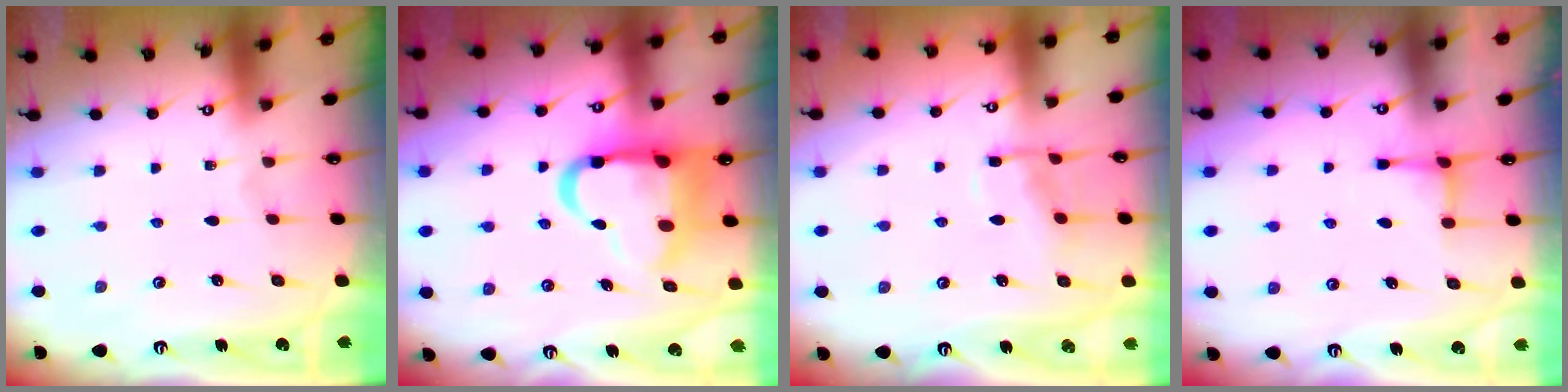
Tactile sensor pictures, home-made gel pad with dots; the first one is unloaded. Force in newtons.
{"total": 16.2, "press": 16.1, "slide": 1.9}
{"total": 7.6, "press": 7.6, "slide": 0.3}
{"total": 3.0, "press": 3.0, "slide": 0.4}